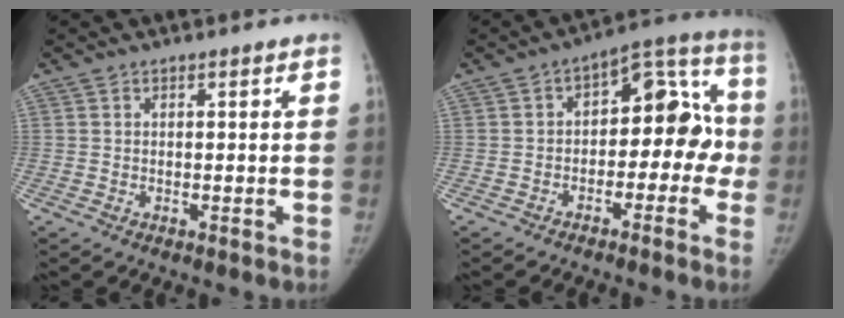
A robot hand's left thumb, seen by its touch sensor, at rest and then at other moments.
{"total": 14.3, "force": [-2.7, 8.7, 11.0], "torque": [-0.091, 0.063, -0.046]}